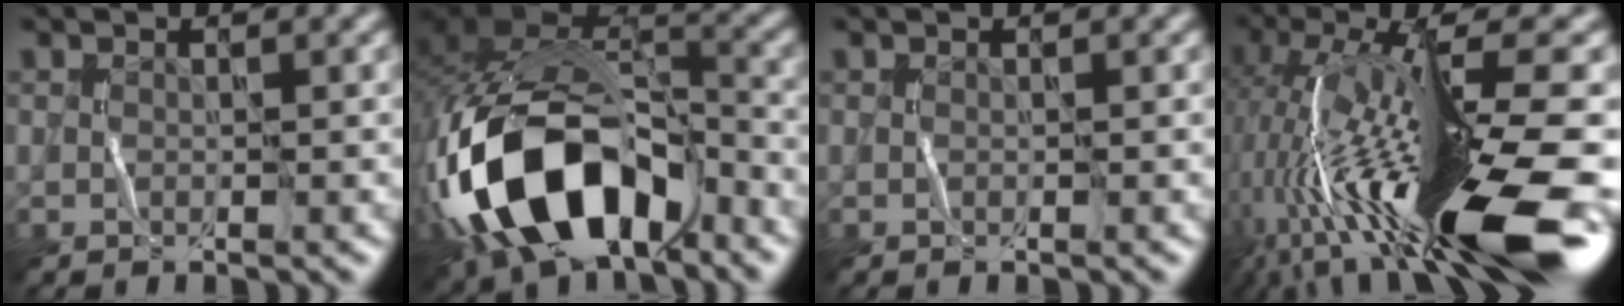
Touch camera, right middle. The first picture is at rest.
{"total": 14.3, "force": [-6.2, 7.7, 10.4], "torque": [-0.201, -0.003, -0.112]}
{"total": 0.0}
{"total": 16.0, "force": [-5.8, 3.1, 14.6], "torque": [-0.264, 0.011, -0.088]}